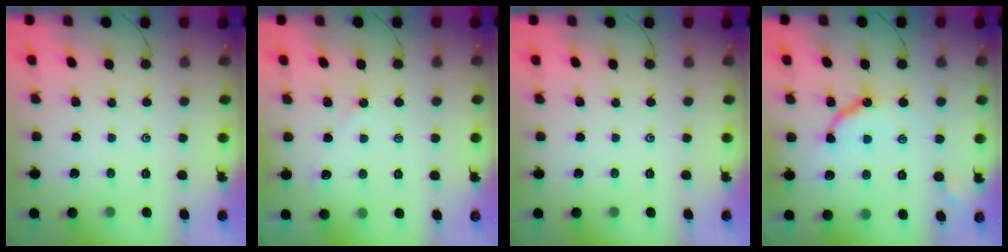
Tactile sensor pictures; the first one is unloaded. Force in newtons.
{"total": 2.9, "press": 2.8, "slide": 0.6}
{"total": 0.0}
{"total": 9.4, "press": 9.4, "slide": 0.8}